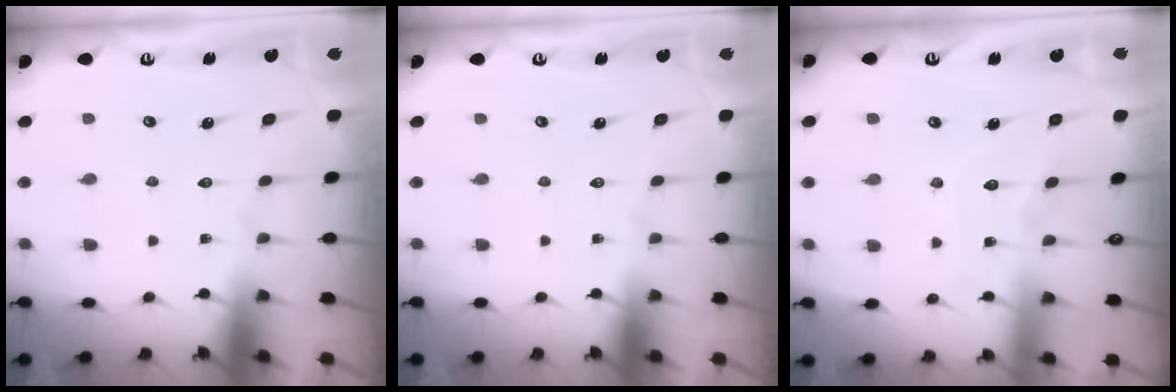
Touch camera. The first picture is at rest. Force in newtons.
{"total": 0.0}
{"total": 6.1, "press": 6.1, "slide": 0.6}